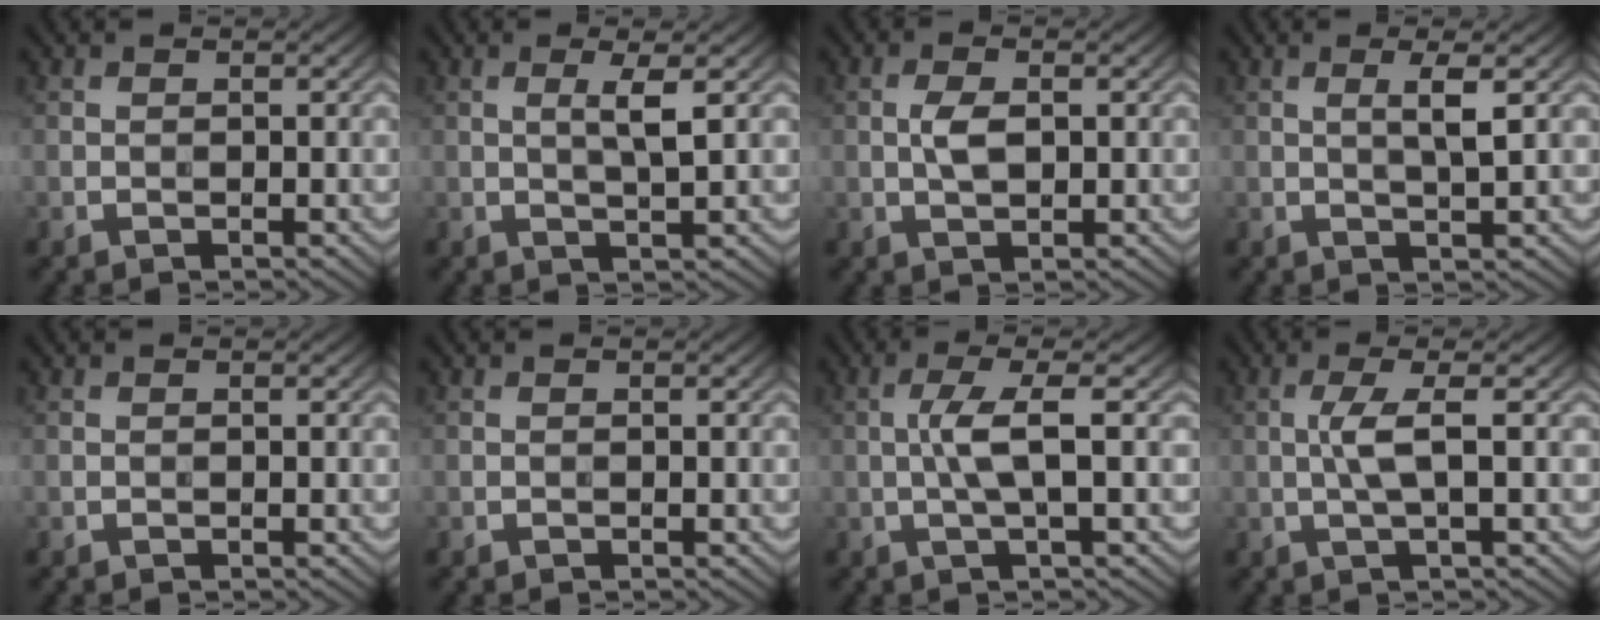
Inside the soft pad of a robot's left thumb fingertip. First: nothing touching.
{"total": 2.8, "force": [0.7, 0.2, 2.7], "torque": [-0.053, 0.002, 0.013]}
{"total": 3.1, "force": [0.1, 1.4, 2.7], "torque": [-0.060, 0.001, 0.002]}
{"total": 2.8, "force": [0.8, 0.1, 2.7], "torque": [-0.052, 0.003, 0.014]}
{"total": 0.0}
{"total": 0.0}
{"total": 4.3, "force": [0.0, 0.6, 4.2], "torque": [-0.086, 0.009, -0.005]}
{"total": 3.5, "force": [0.2, 0.4, 3.5], "torque": [-0.073, 0.008, 0.000]}